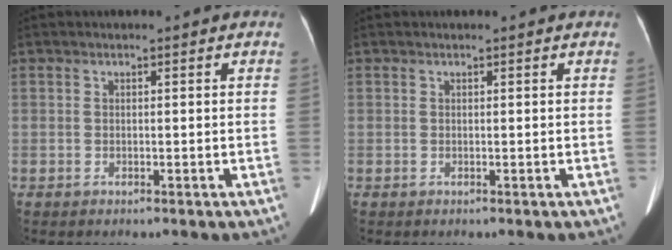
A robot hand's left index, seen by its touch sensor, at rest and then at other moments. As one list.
[{"total": 0.0}]